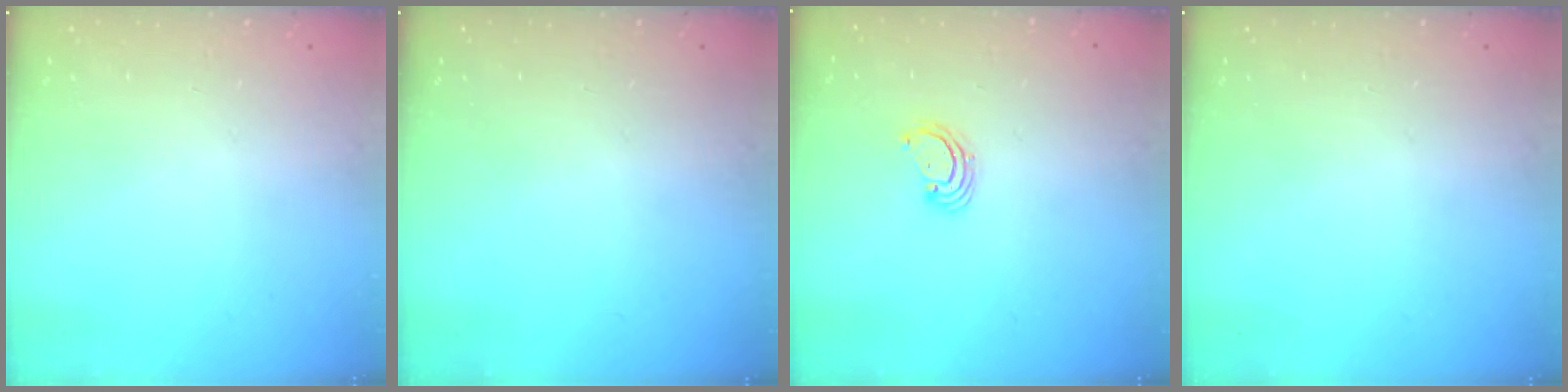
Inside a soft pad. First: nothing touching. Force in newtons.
{"total": 0.0}
{"total": 3.3, "press": 3.3, "slide": 0.3}
{"total": 0.0}